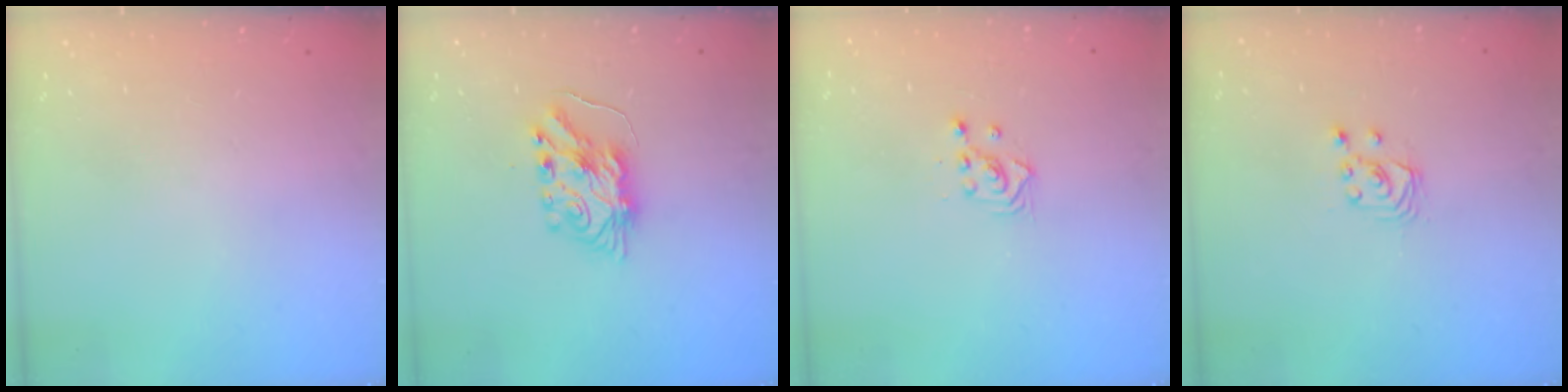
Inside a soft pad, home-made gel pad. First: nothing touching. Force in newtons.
{"total": 7.8, "press": 7.7, "slide": 0.6}
{"total": 2.3, "press": 2.3, "slide": 0.3}
{"total": 2.5, "press": 2.5, "slide": 0.3}